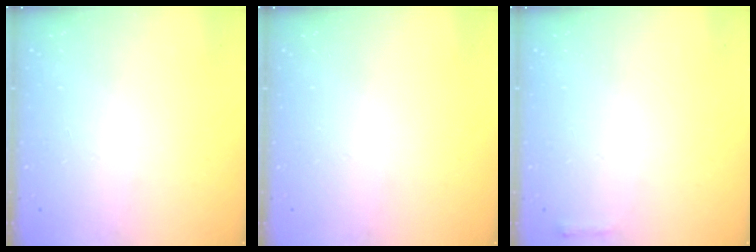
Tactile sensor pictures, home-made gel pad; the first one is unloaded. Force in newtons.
{"total": 16.0, "press": 1.9, "slide": 15.9}
{"total": 2.3, "press": 2.3, "slide": 0.5}